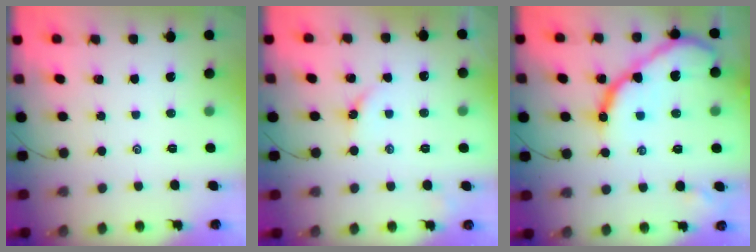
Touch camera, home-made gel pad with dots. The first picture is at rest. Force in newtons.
{"total": 3.1, "press": 3.1, "slide": 0.5}
{"total": 16.7, "press": 16.6, "slide": 1.6}